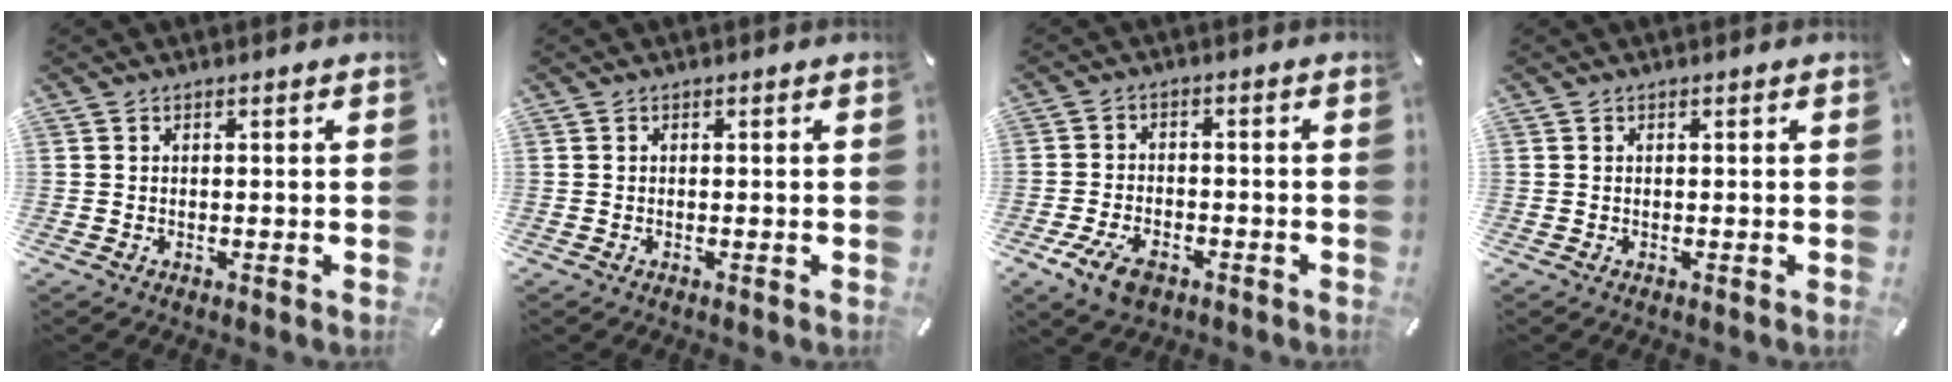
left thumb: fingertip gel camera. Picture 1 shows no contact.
{"total": 0.0}
{"total": 7.1, "force": [-3.9, 4.3, 4.2], "torque": [-0.094, 0.012, -0.072]}
{"total": 0.0}